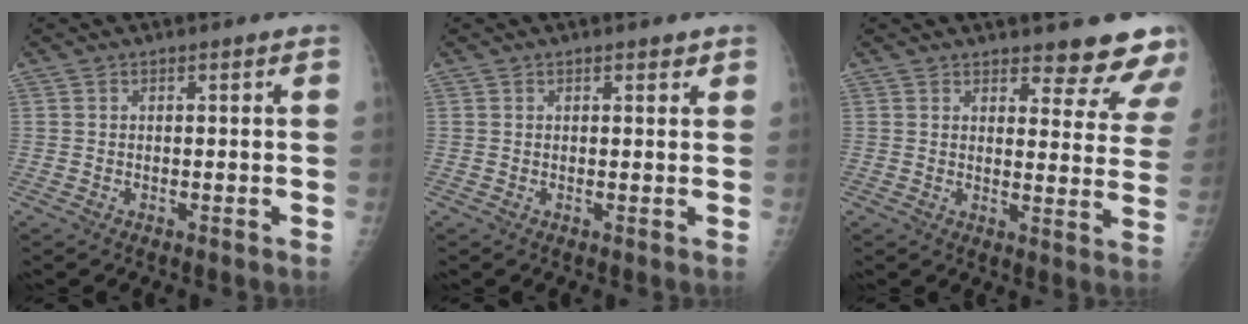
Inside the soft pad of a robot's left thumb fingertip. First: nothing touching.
{"total": 1.2, "force": [0.8, 0.5, 0.7], "torque": [-0.003, -0.003, 0.009]}
{"total": 11.2, "force": [10.1, 3.1, 3.7], "torque": [0.000, -0.072, 0.105]}